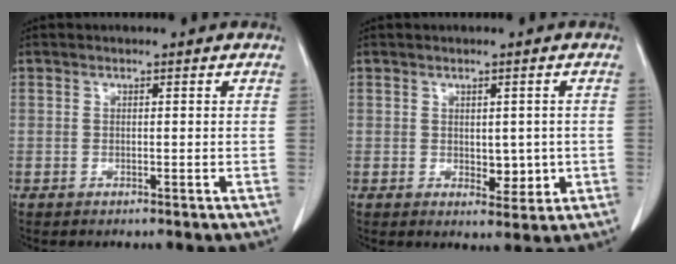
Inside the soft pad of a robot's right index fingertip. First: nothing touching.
{"total": 3.6, "force": [-0.1, 2.0, 3.0], "torque": [-0.032, -0.006, 0.007]}